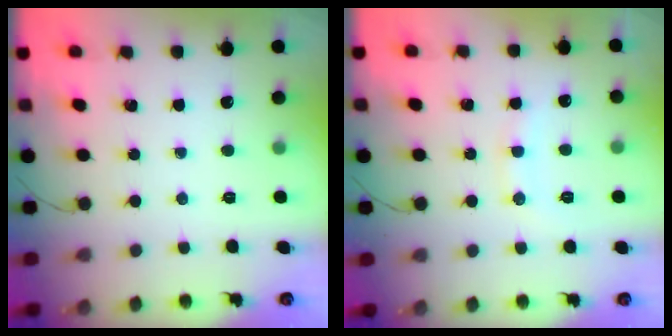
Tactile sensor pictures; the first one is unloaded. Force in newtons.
{"total": 8.8, "press": 8.7, "slide": 0.9}